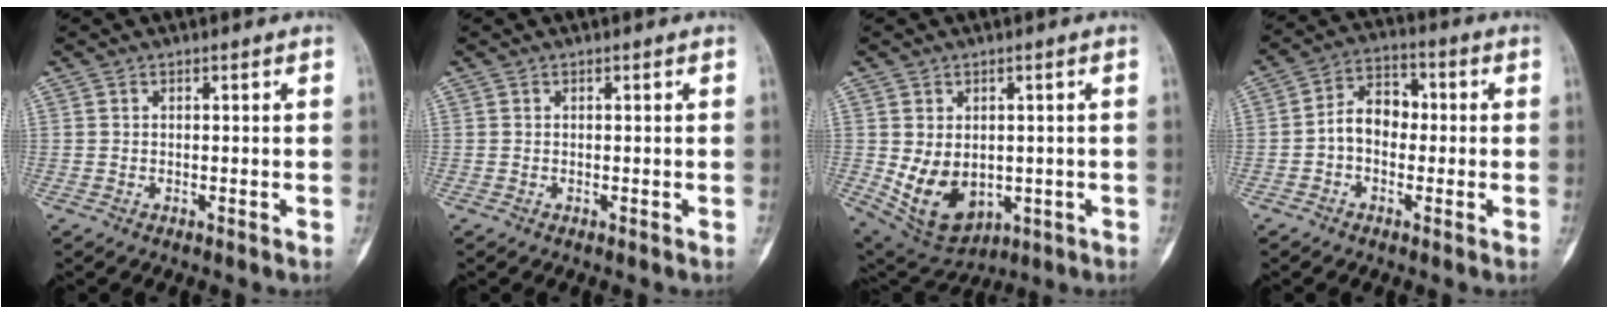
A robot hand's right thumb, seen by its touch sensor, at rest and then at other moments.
{"total": 0.0}
{"total": 10.9, "force": [-1.3, 7.8, 7.6], "torque": [-0.106, -0.007, 0.009]}
{"total": 7.5, "force": [-0.7, 5.4, 5.1], "torque": [-0.063, 0.031, -0.025]}